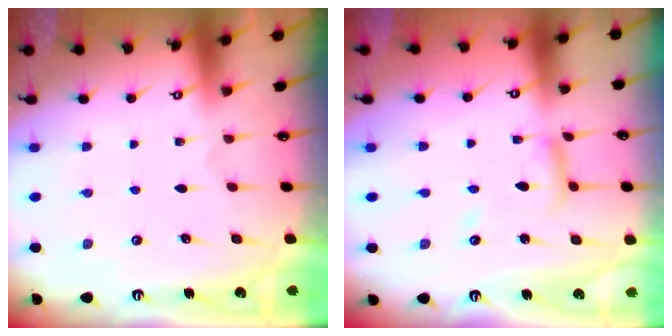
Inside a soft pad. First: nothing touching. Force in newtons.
{"total": 8.5, "press": 8.5, "slide": 0.6}